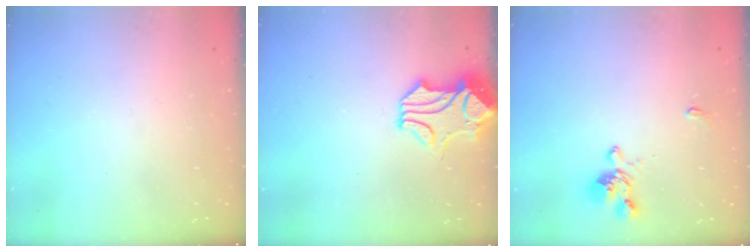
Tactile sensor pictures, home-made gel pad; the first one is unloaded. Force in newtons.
{"total": 1.5, "press": 0.9, "slide": 1.2}
{"total": 1.6, "press": 1.1, "slide": 1.1}